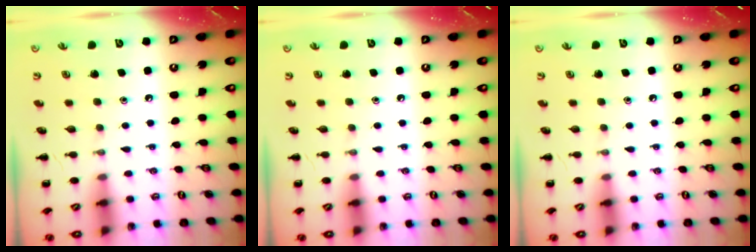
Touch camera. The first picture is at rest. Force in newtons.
{"total": 0.0}
{"total": 0.0}